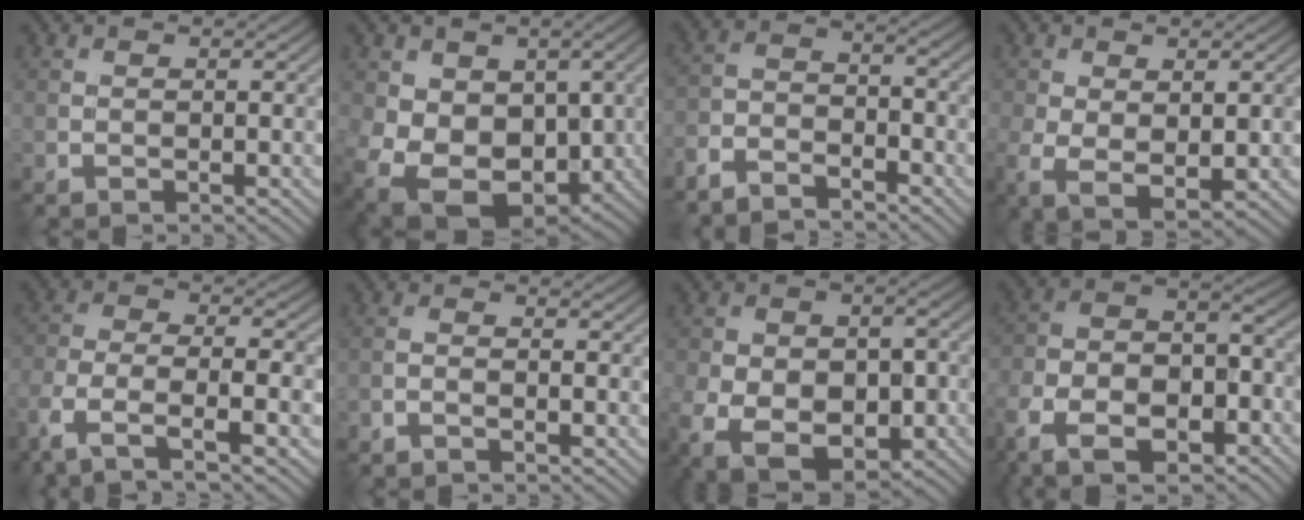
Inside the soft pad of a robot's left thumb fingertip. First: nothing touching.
{"total": 12.5, "force": [-1.1, 9.4, 8.2], "torque": [-0.146, -0.027, -0.004]}
{"total": 5.8, "force": [-5.1, 1.8, 2.2], "torque": [-0.048, -0.007, -0.113]}
{"total": 6.2, "force": [-0.8, 3.5, 5.1], "torque": [-0.119, -0.022, -0.007]}
{"total": 8.9, "force": [-5.1, 2.7, 6.7], "torque": [-0.144, -0.011, -0.108]}
{"total": 1.3, "force": [-0.8, 0.3, 0.9], "torque": [-0.021, 0.003, -0.020]}
{"total": 13.7, "force": [-4.6, 8.8, 9.4], "torque": [-0.158, -0.037, -0.052]}
{"total": 15.0, "force": [-8.8, 8.1, 9.0], "torque": [-0.209, -0.050, -0.147]}